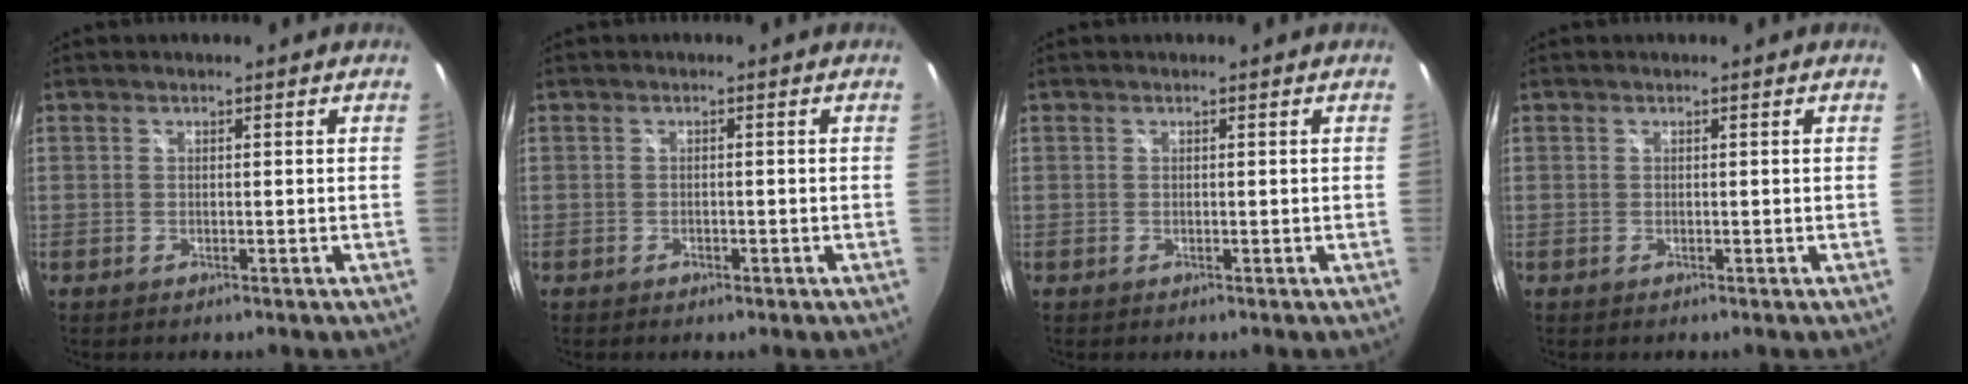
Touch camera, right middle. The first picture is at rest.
{"total": 1.0, "force": [-0.6, 0.6, 0.5], "torque": [-0.008, -0.003, -0.011]}
{"total": 0.0}
{"total": 0.0}